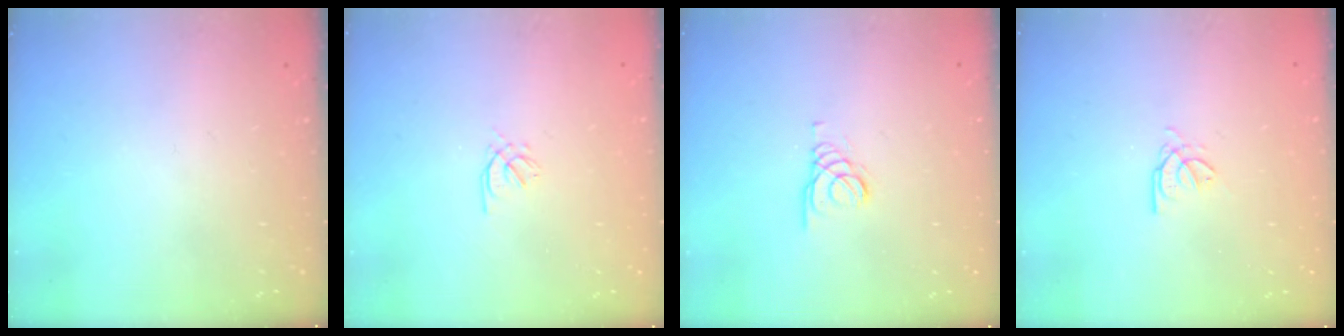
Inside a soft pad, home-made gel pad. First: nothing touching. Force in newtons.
{"total": 0.9, "press": 0.8, "slide": 0.4}
{"total": 1.5, "press": 1.4, "slide": 0.1}
{"total": 2.7, "press": 2.7, "slide": 0.4}